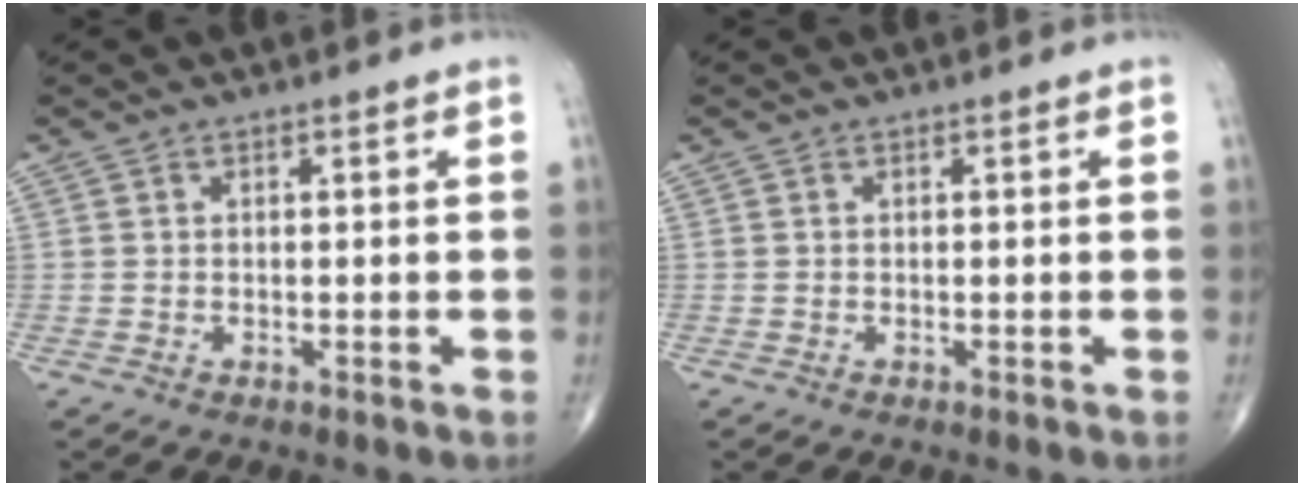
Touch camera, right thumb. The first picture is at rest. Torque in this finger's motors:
{"motor_torque": [0.00, 0.00, 0.03, -0.03, 0.00]}